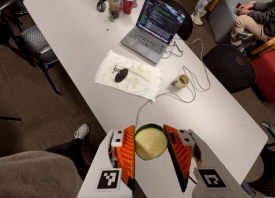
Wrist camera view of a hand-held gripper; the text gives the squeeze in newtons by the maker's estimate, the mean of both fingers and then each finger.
{"total": 8.7, "left": 8.6, "right": 8.8}